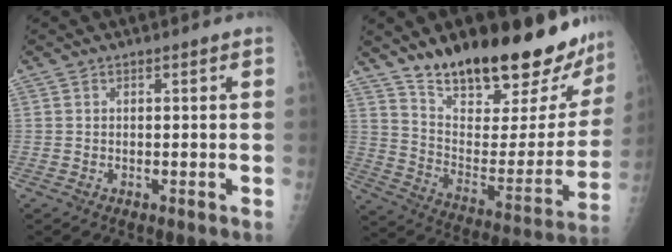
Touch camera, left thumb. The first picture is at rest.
{"total": 28.4, "force": [21.9, 9.4, 15.4], "torque": [-0.199, -0.103, 0.327]}